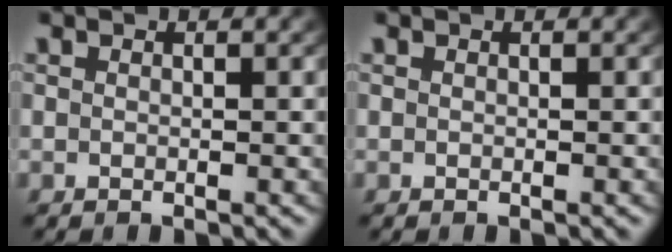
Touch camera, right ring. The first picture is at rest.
{"total": 0.0}